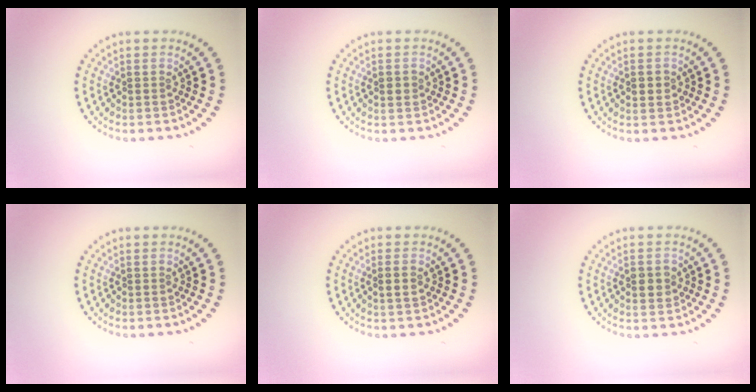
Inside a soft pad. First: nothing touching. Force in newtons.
{"total": 1.1, "press": 1.1, "slide": 0.1}
{"total": 0.8, "press": 0.8, "slide": 0.2}
{"total": 0.0}
{"total": 1.1, "press": 1.1, "slide": 0.4}
{"total": 1.8, "press": 1.8, "slide": 0.0}